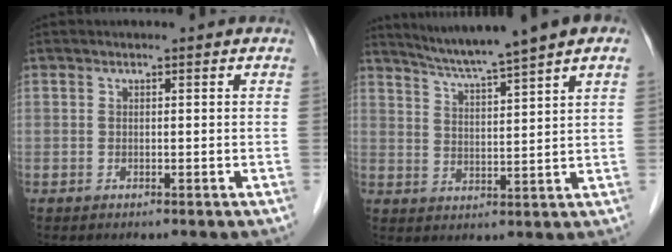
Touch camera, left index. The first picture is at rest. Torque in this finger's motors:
{"motor_torque": [0.19, -0.50, 0.15, 0.06]}